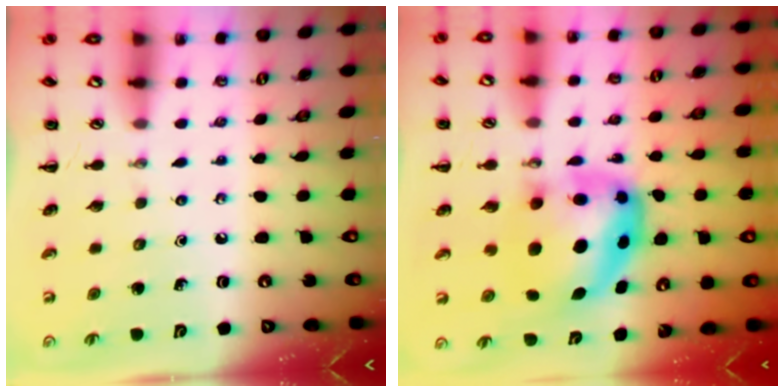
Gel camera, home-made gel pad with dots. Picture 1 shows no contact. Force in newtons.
{"total": 8.6, "press": 8.2, "slide": 2.5}